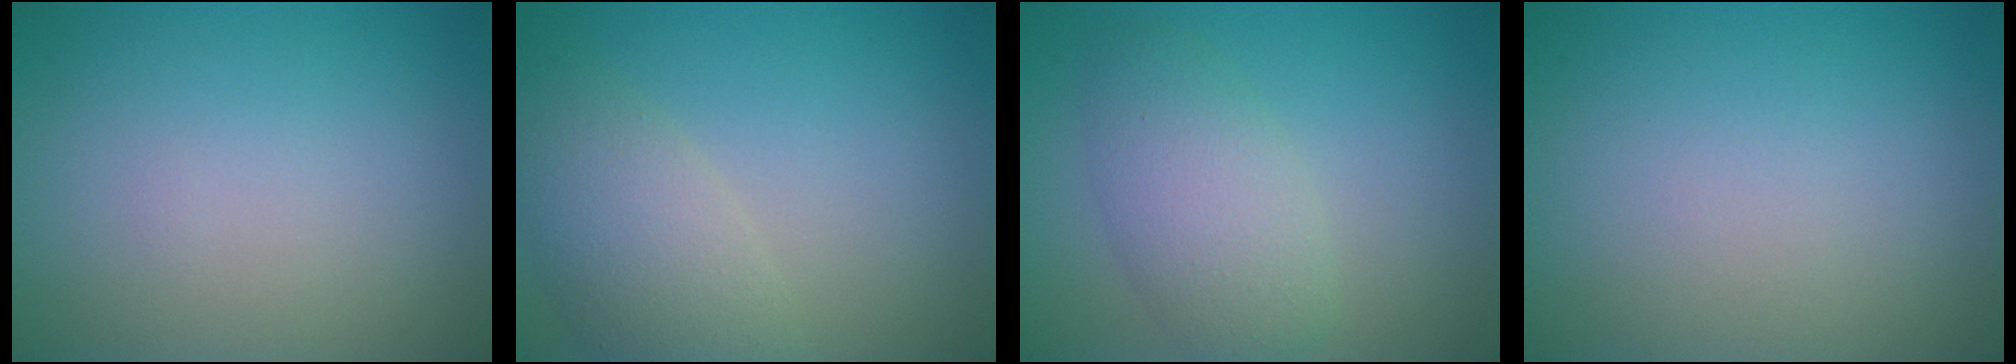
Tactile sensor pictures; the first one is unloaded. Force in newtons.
{"total": 4.8, "press": 4.8, "slide": 0.5}
{"total": 4.2, "press": 4.2, "slide": 0.1}
{"total": 0.0}